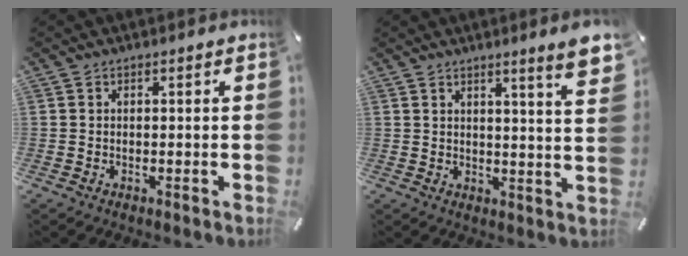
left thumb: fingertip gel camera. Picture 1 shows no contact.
{"total": 7.5, "force": [4.8, 0.3, 5.8], "torque": [-0.087, -0.030, 0.075]}